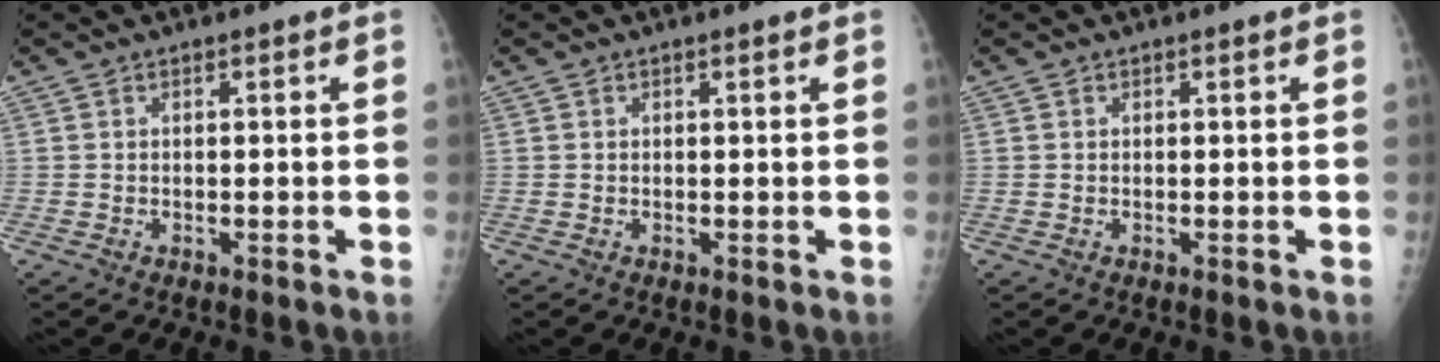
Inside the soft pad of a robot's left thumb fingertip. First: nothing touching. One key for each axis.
{"total": 0.0}
{"total": 0.0}